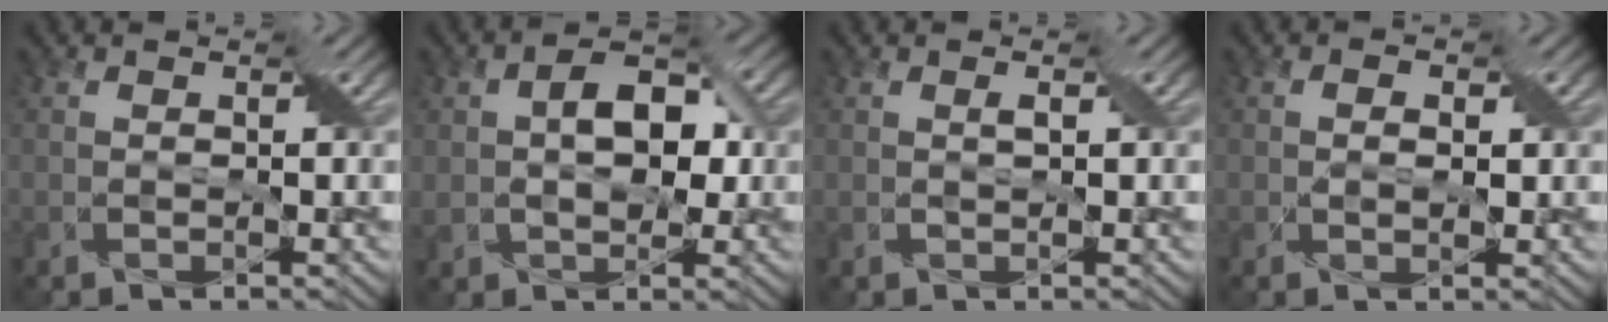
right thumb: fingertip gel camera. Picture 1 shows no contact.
{"total": 7.0, "force": [0.6, 4.4, 5.3], "torque": [-0.089, 0.013, 0.004]}
{"total": 0.6, "force": [0.3, 0.1, 0.6], "torque": [-0.013, 0.004, 0.004]}
{"total": 1.9, "force": [0.3, 1.0, 1.6], "torque": [-0.024, -0.003, 0.006]}